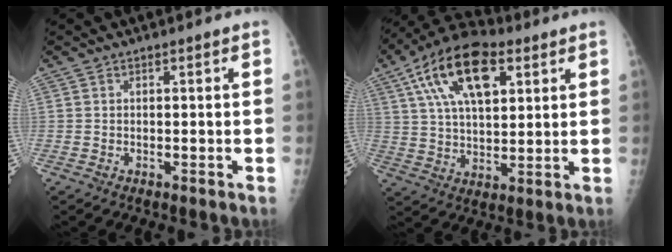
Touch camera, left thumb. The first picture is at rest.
{"total": 17.7, "force": [7.5, 9.0, 13.3], "torque": [-0.214, -0.002, 0.128]}